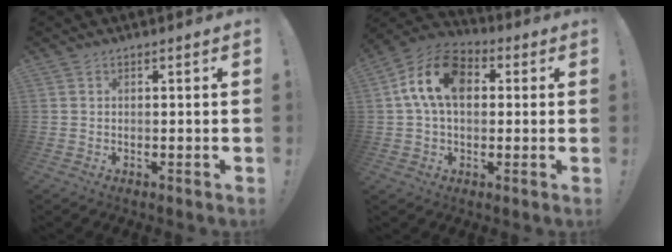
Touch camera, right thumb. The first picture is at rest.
{"total": 14.6, "force": [3.2, 9.7, 10.4], "torque": [-0.171, 0.012, 0.061]}